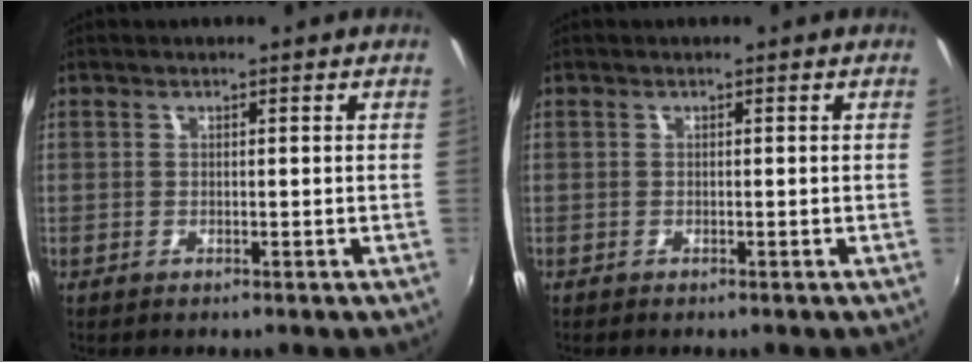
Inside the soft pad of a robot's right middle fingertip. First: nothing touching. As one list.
[{"total": 0.0}]